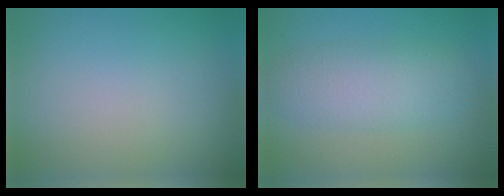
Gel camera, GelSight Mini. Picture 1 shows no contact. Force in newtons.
{"total": 4.9, "press": 4.9, "slide": 0.2}